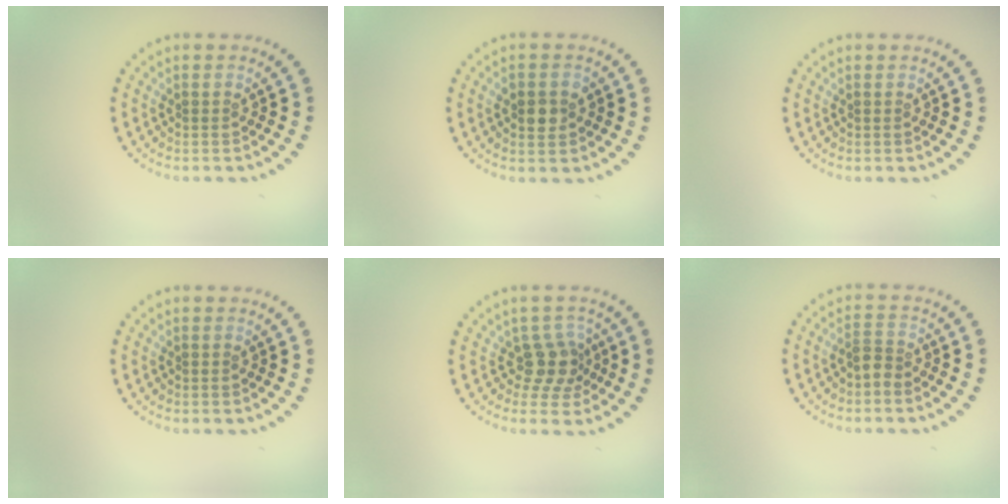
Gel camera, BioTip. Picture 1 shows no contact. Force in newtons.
{"total": 2.6, "press": 2.5, "slide": 0.3}
{"total": 0.0}
{"total": 0.0}
{"total": 2.7, "press": 2.0, "slide": 1.8}
{"total": 1.7, "press": 1.4, "slide": 1.0}